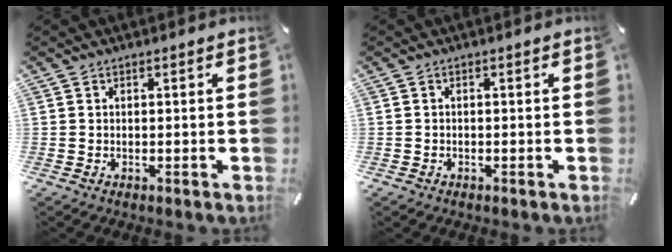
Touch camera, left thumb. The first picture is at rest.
{"total": 0.5, "force": [-0.4, 0.3, 0.2], "torque": [-0.003, 0.001, -0.009]}